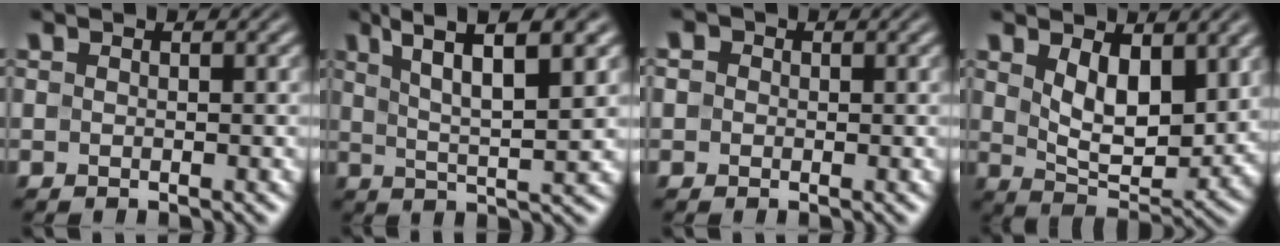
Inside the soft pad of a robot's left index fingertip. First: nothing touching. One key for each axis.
{"total": 7.3, "fx": 4.0, "fy": 1.5, "fz": 5.9, "tx": -0.097, "ty": 0.010, "tz": 0.072}
{"total": 1.6, "fx": 0.6, "fy": 1.4, "fz": 0.7, "tx": -0.008, "ty": 0.011, "tz": -0.011}
{"total": 6.0, "fx": 2.2, "fy": 3.2, "fz": 4.6, "tx": -0.088, "ty": -0.016, "tz": 0.047}